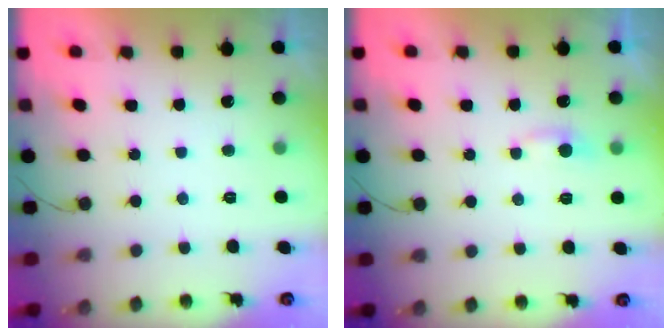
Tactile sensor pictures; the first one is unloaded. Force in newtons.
{"total": 3.6, "press": 3.6, "slide": 0.4}